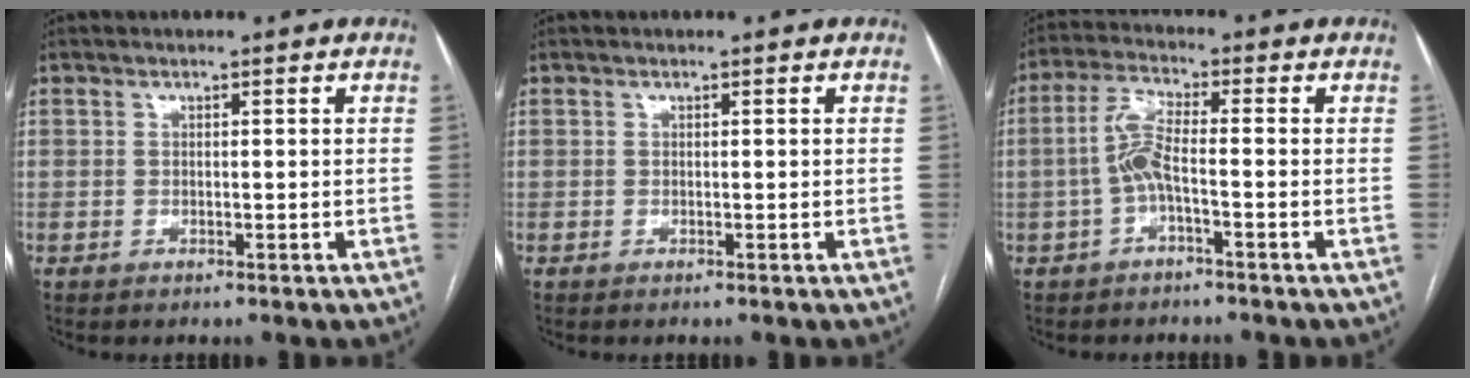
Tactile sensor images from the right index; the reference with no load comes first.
{"total": 0.0}
{"total": 5.2, "force": [-1.2, 0.8, 5.0], "torque": [-0.109, 0.012, -0.028]}